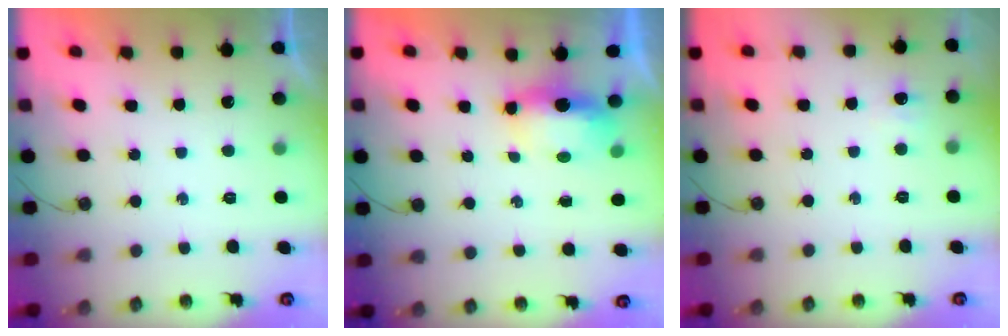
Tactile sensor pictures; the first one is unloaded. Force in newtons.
{"total": 5.9, "press": 5.8, "slide": 1.1}
{"total": 4.6, "press": 4.5, "slide": 1.0}